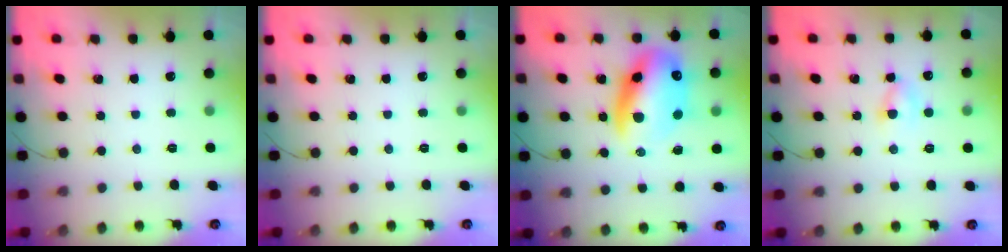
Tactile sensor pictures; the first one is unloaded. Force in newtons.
{"total": 0.0}
{"total": 15.9, "press": 15.3, "slide": 4.4}
{"total": 2.9, "press": 2.6, "slide": 1.2}